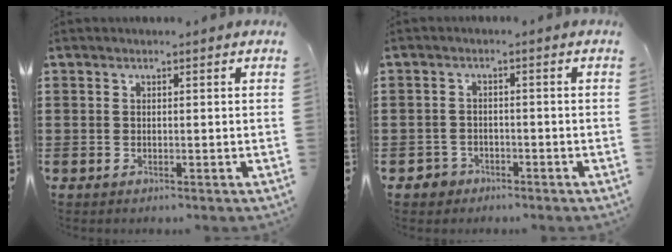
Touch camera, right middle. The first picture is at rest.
{"total": 1.9, "force": [-1.5, 1.1, 0.1], "torque": [-0.006, 0.002, -0.034]}